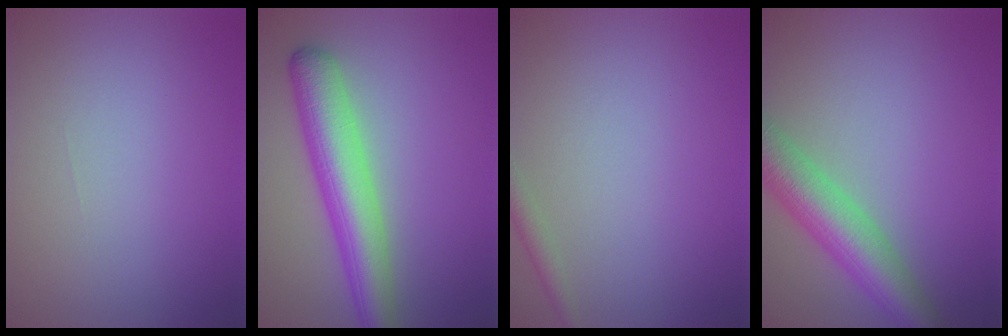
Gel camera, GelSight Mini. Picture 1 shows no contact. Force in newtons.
{"total": 6.2, "press": 6.2, "slide": 0.2}
{"total": 1.4, "press": 1.4, "slide": 0.1}
{"total": 6.6, "press": 6.6, "slide": 0.3}